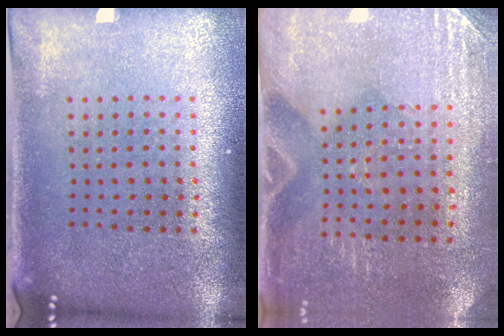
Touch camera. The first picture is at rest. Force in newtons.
{"total": 2.8, "press": 2.5, "slide": 1.2}